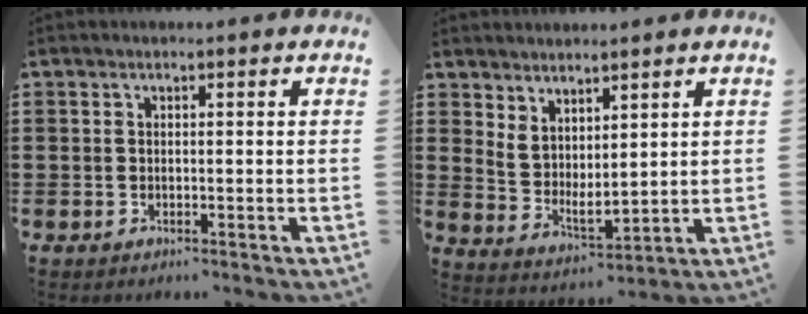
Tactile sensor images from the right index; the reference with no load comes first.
{"total": 3.4, "force": [3.2, 1.1, 0.5], "torque": [-0.024, -0.019, 0.060]}